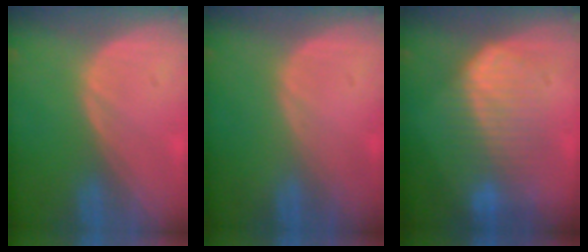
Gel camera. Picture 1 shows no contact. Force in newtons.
{"total": 0.0}
{"total": 7.8, "press": 7.8, "slide": 0.1}